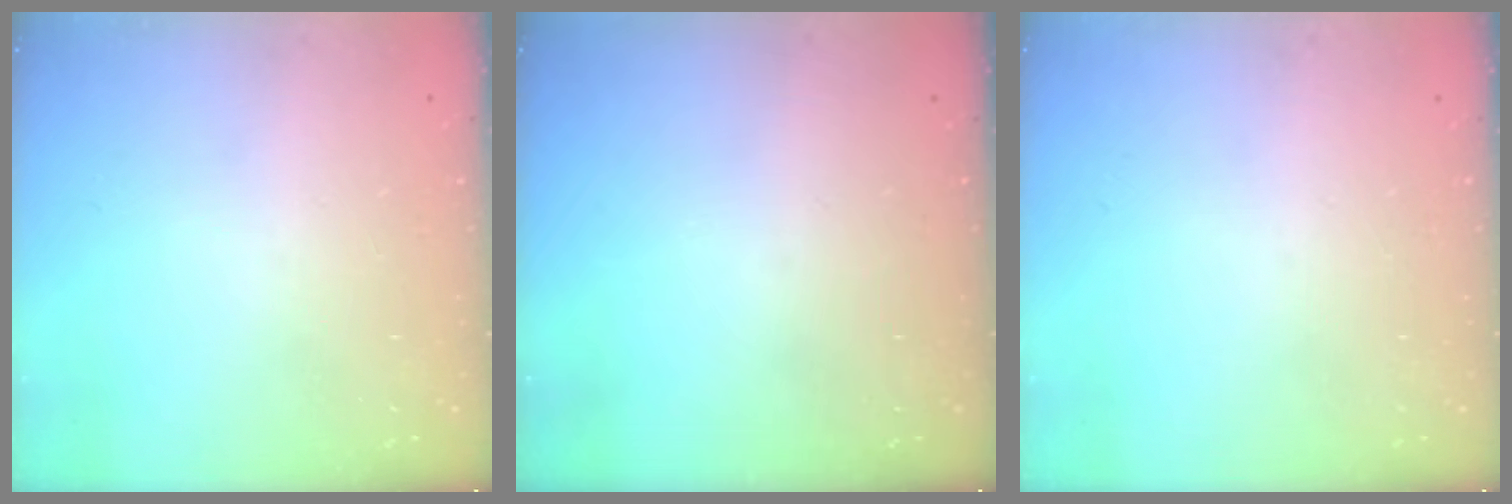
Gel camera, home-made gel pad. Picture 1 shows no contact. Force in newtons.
{"total": 0.0}
{"total": 0.0}